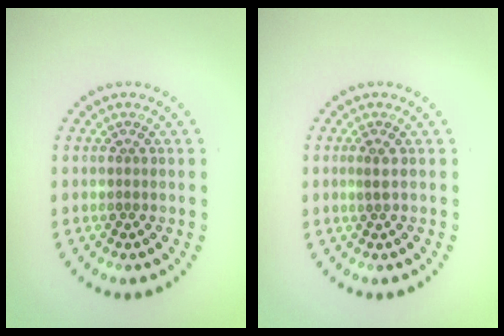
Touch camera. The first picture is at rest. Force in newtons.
{"total": 0.8, "press": 0.6, "slide": 0.5}